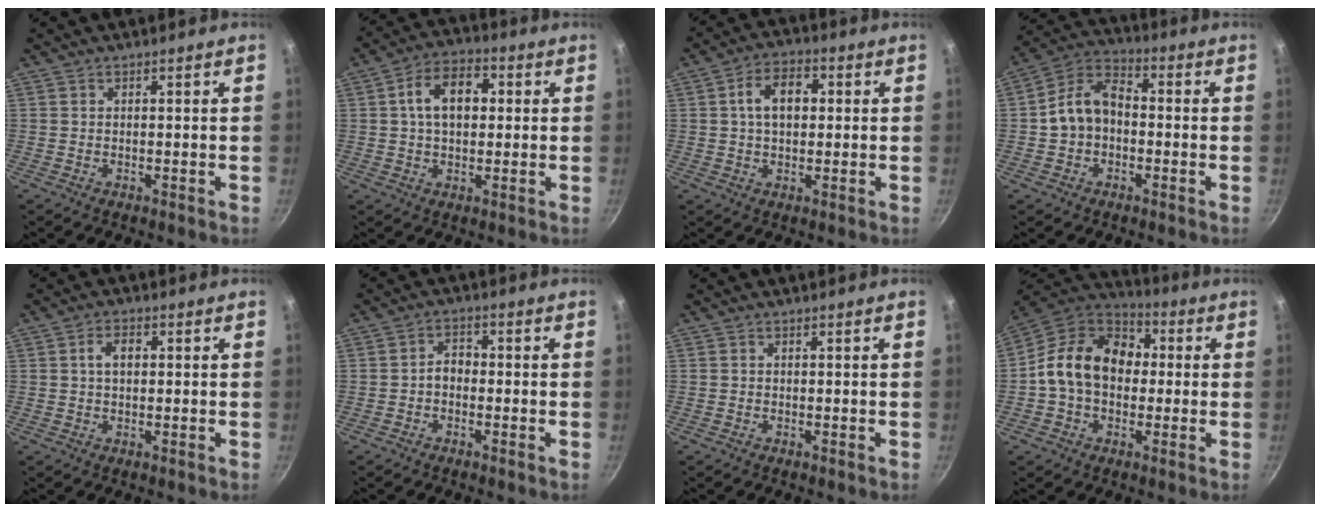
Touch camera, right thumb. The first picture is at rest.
{"total": 10.3, "force": [1.6, 6.7, 7.6], "torque": [-0.096, 0.020, 0.015]}
{"total": 8.3, "force": [1.3, 5.3, 6.2], "torque": [-0.082, 0.016, 0.012]}
{"total": 9.7, "force": [-1.1, 7.1, 6.5], "torque": [-0.099, 0.040, -0.035]}
{"total": 3.7, "force": [0.6, 2.4, 2.8], "torque": [-0.038, 0.010, 0.006]}
{"total": 3.2, "force": [-1.0, 2.3, 2.0], "torque": [-0.021, 0.019, -0.024]}
{"total": 0.0}
{"total": 16.9, "force": [0.6, 12.8, 11.1], "torque": [-0.154, 0.038, -0.009]}